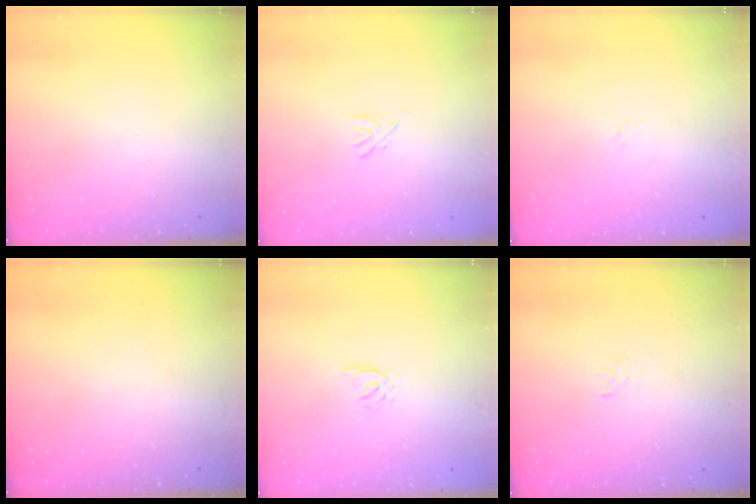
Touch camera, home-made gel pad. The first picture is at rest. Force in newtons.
{"total": 1.8, "press": 1.7, "slide": 0.4}
{"total": 1.7, "press": 1.6, "slide": 0.2}
{"total": 0.0}
{"total": 2.0, "press": 1.9, "slide": 0.5}
{"total": 1.1, "press": 1.1, "slide": 0.1}